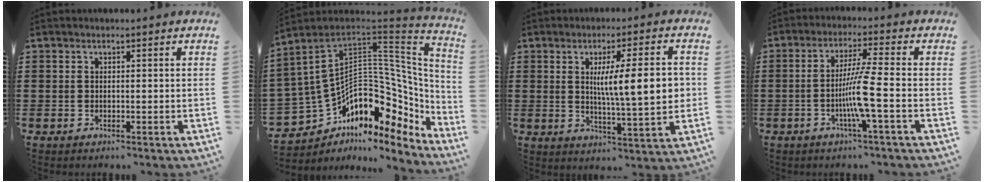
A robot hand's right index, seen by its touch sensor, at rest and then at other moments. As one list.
[{"total": 11.1, "force": [-0.7, 8.9, 6.6], "torque": [-0.140, -0.039, -0.017]}, {"total": 10.5, "force": [1.5, 1.8, 10.2], "torque": [-0.167, -0.004, 0.017]}, {"total": 7.0, "force": [-2.1, -0.6, 6.6], "torque": [-0.128, -0.015, -0.046]}]